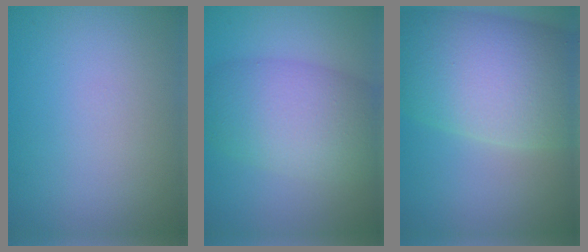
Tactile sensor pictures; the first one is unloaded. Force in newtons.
{"total": 7.6, "press": 7.6, "slide": 0.2}
{"total": 12.4, "press": 12.4, "slide": 0.5}